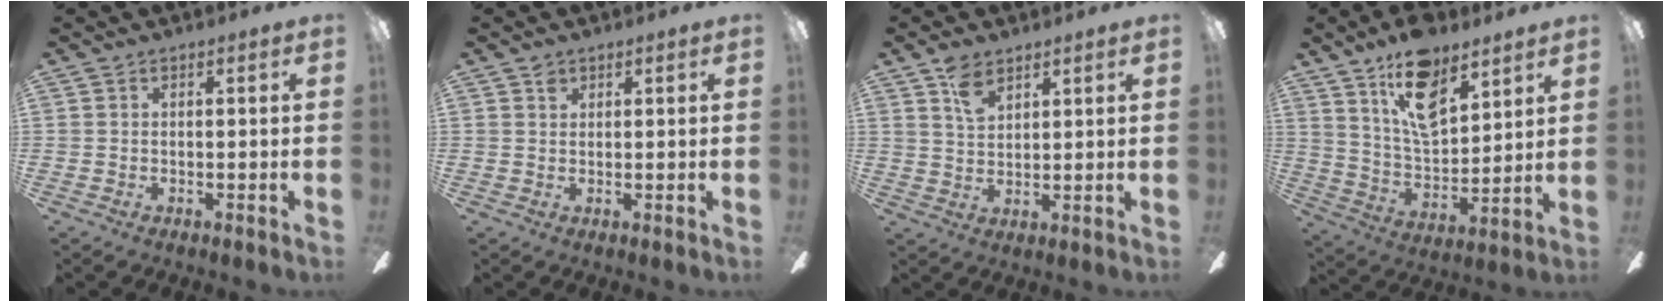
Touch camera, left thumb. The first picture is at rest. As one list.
[{"total": 1.5, "force": [1.0, 1.0, 0.4], "torque": [-0.002, -0.003, 0.018]}, {"total": 5.6, "force": [3.8, 2.9, 2.9], "torque": [-0.050, -0.011, 0.069]}, {"total": 16.0, "force": [10.3, 7.8, 9.4], "torque": [-0.166, -0.040, 0.186]}]